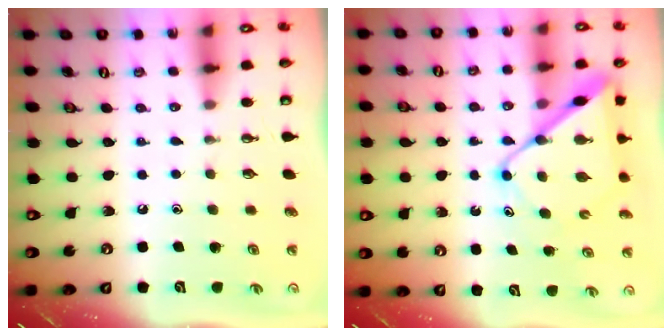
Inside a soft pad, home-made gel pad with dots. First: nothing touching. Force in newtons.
{"total": 12.7, "press": 12.6, "slide": 1.2}